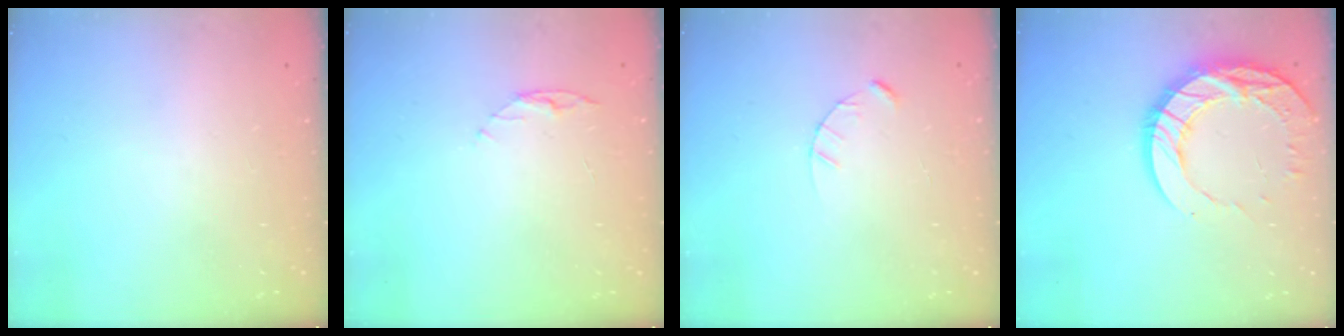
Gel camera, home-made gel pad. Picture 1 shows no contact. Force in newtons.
{"total": 3.9, "press": 3.9, "slide": 0.4}
{"total": 2.4, "press": 2.4, "slide": 0.3}
{"total": 17.2, "press": 17.1, "slide": 1.5}